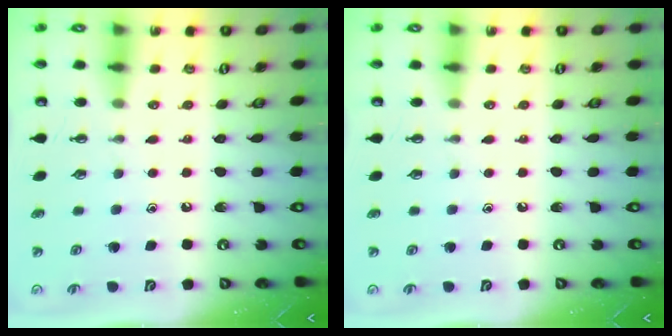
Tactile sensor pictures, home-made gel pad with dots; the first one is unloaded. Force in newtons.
{"total": 0.0}